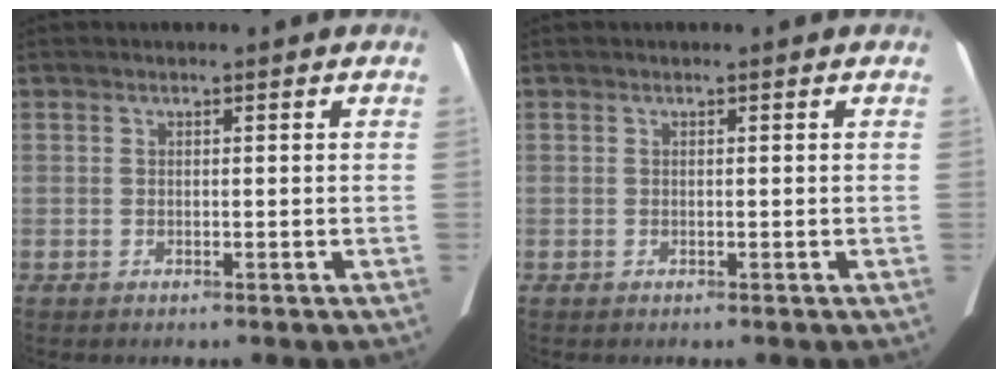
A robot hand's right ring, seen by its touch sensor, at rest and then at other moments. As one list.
[{"total": 0.0}]